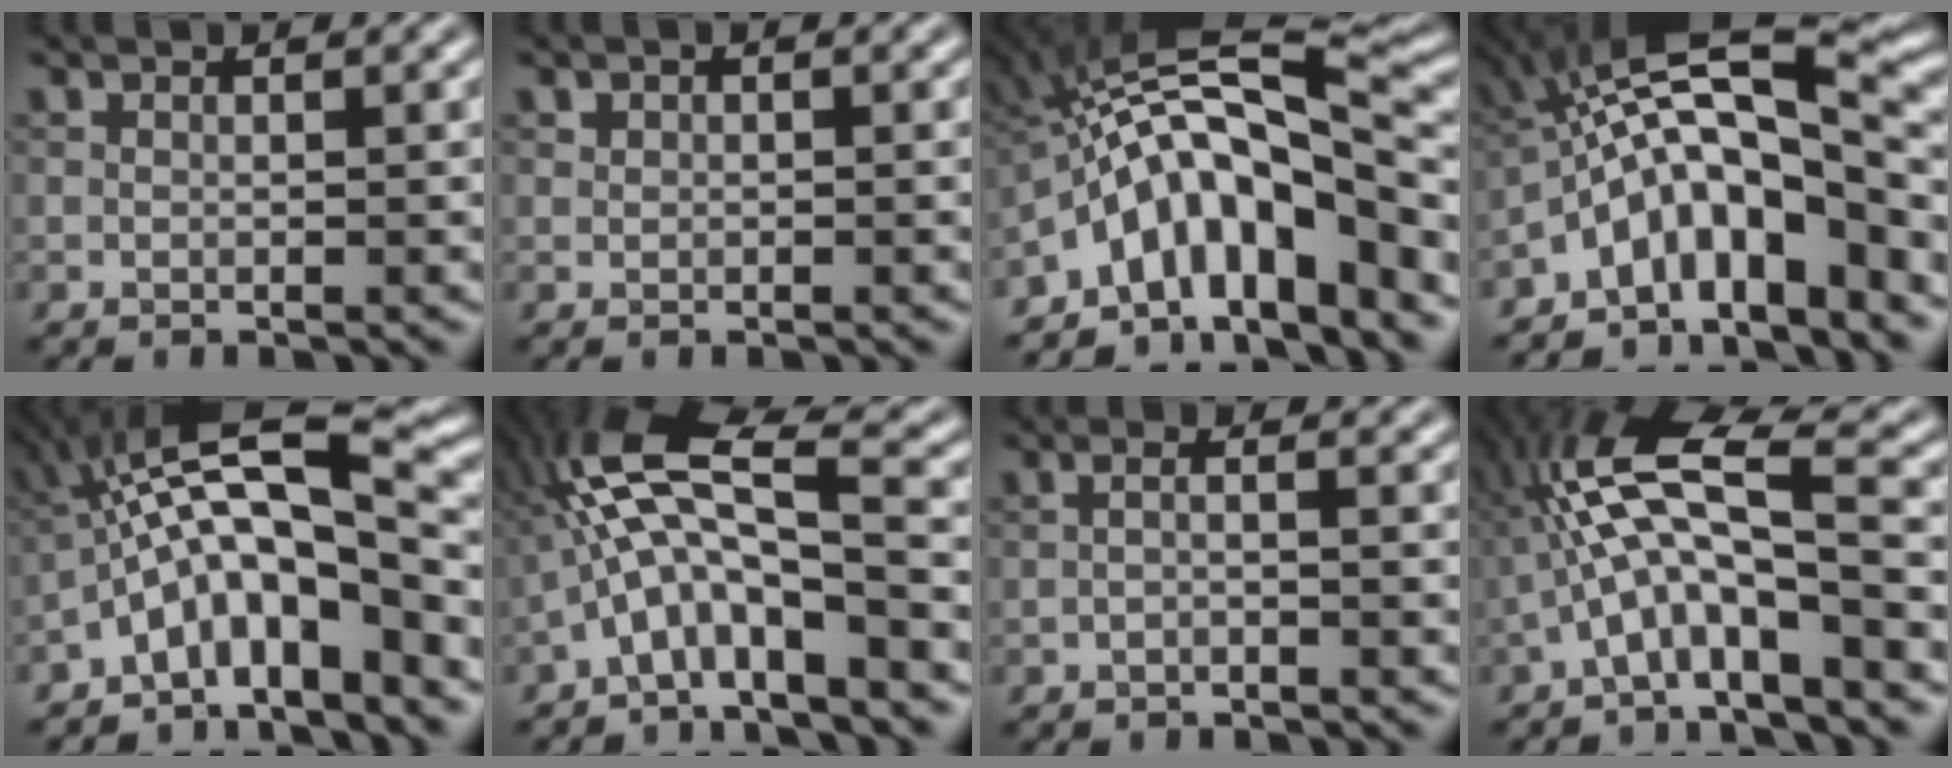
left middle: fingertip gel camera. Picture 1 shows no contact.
{"total": 0.6, "force": [0.2, 0.5, 0.1], "torque": [0.000, -0.003, 0.000]}
{"total": 12.8, "force": [-4.7, 4.3, 11.1], "torque": [-0.166, 0.024, -0.079]}
{"total": 11.6, "force": [-4.3, 3.9, 10.0], "torque": [-0.144, 0.028, -0.076]}
{"total": 10.7, "force": [-3.6, 3.1, 9.6], "torque": [-0.147, 0.030, -0.066]}
{"total": 8.9, "force": [-2.5, 2.4, 8.2], "torque": [-0.158, 0.028, -0.055]}
{"total": 1.1, "force": [-0.8, 0.1, 0.8], "torque": [-0.019, 0.005, -0.018]}
{"total": 8.8, "force": [-2.1, 2.2, 8.3], "torque": [-0.162, 0.027, -0.047]}